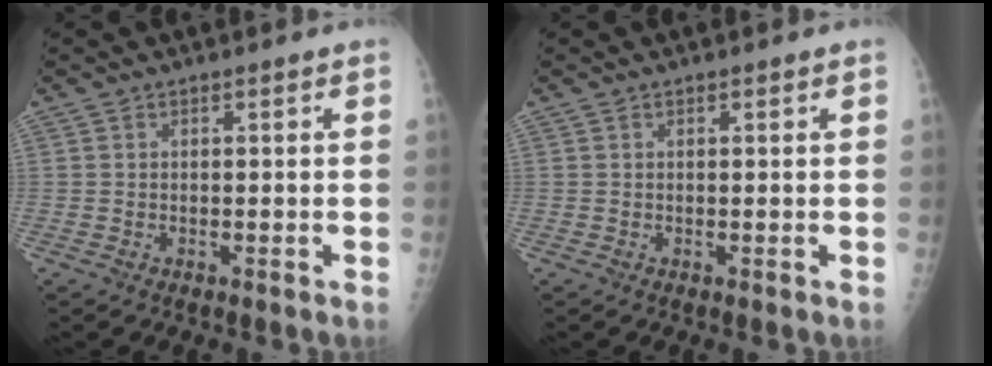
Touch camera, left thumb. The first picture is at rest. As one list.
[{"total": 0.6, "force": [0.3, 0.3, 0.4], "torque": [-0.006, -0.001, 0.003]}]